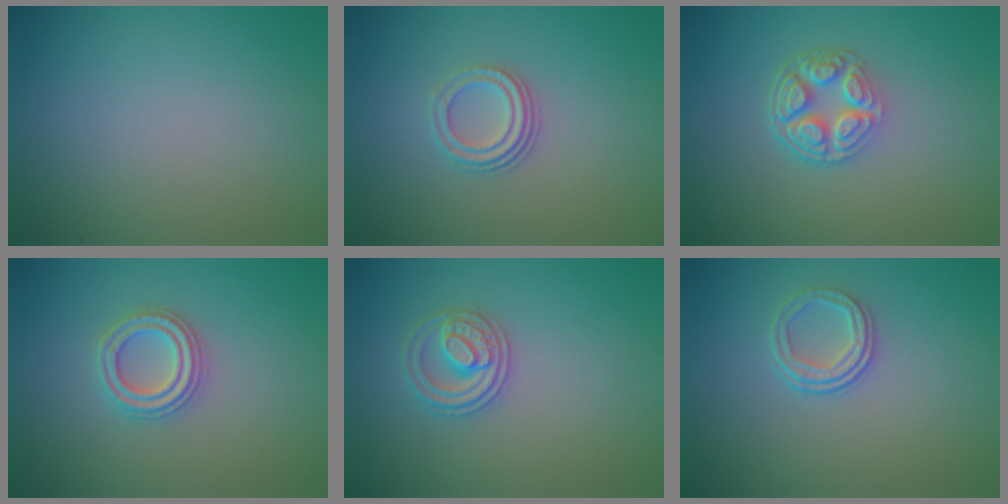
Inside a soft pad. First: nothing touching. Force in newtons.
{"total": 3.0, "press": 2.1, "slide": 2.1}
{"total": 4.8, "press": 3.4, "slide": 3.4}
{"total": 2.7, "press": 2.7, "slide": 0.5}
{"total": 2.6, "press": 2.5, "slide": 0.7}
{"total": 2.4, "press": 1.7, "slide": 1.7}